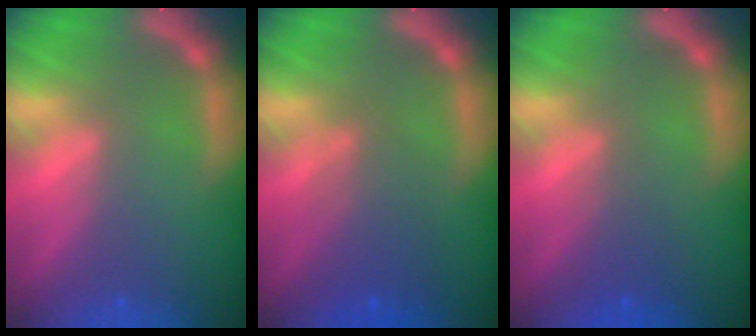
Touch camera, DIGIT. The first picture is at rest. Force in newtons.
{"total": 4.1}
{"total": 2.0}